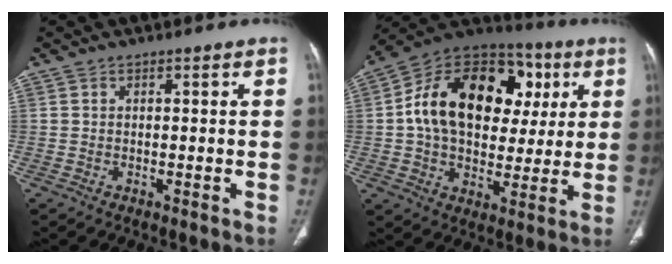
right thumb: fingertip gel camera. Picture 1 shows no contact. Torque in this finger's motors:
{"motor_torque": [2.34, 2.67, 0.79, -0.40, 0.36]}